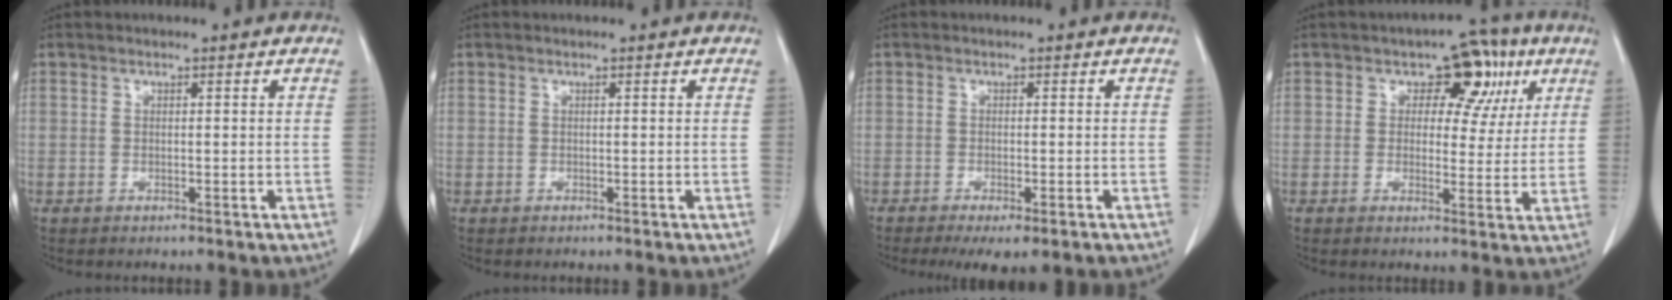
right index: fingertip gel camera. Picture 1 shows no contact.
{"total": 0.0}
{"total": 5.6, "force": [-3.9, 1.4, 3.8], "torque": [-0.050, -0.014, -0.056]}
{"total": 7.9, "force": [3.2, 5.3, 4.9], "torque": [-0.036, 0.019, 0.037]}